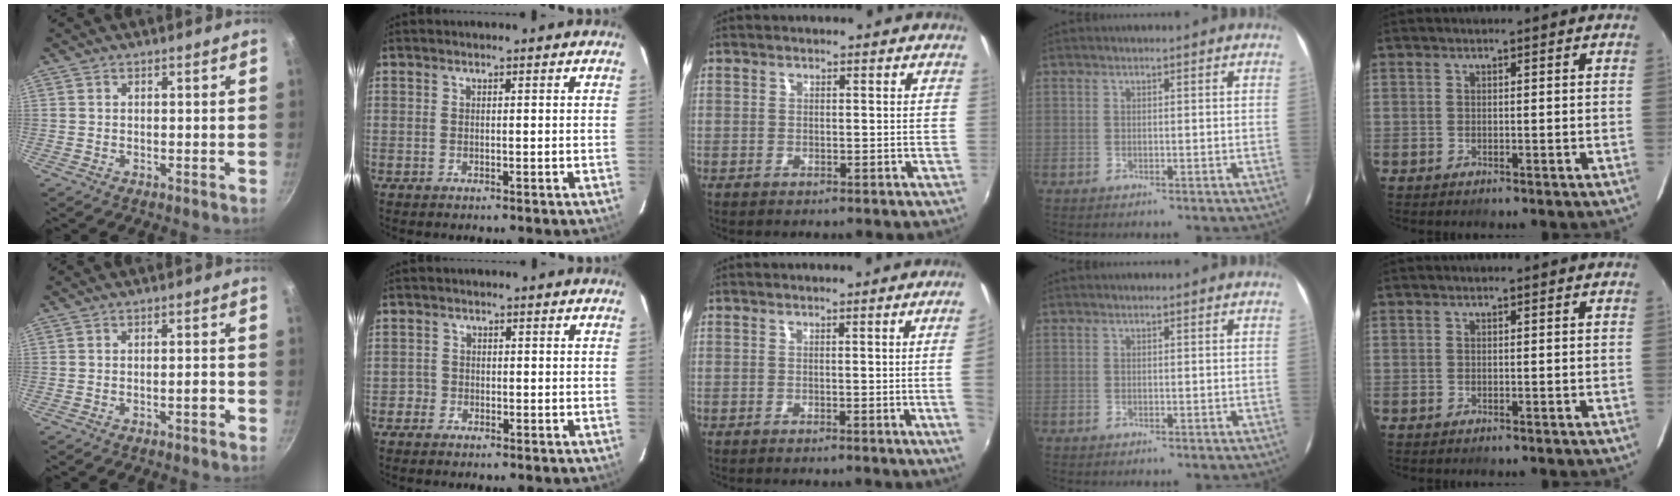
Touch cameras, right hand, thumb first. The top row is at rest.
{"thumb": {"total": 1.7, "force": [-1.0, 0.4, 1.3], "torque": [-0.016, 0.012, -0.014]}, "index": {"total": 1.6, "force": [-0.9, 1.4, -0.3], "torque": [0.003, 0.009, -0.019]}, "middle": {"total": 4.0, "force": [-0.1, -1.8, 3.6], "torque": [-0.062, -0.009, 0.005]}}